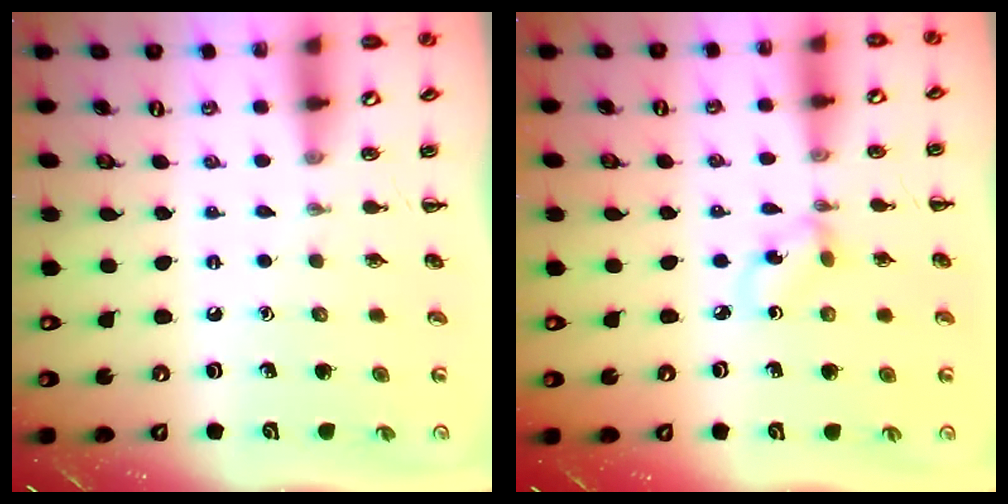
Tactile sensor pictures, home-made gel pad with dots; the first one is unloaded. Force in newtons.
{"total": 1.8, "press": 1.7, "slide": 0.6}